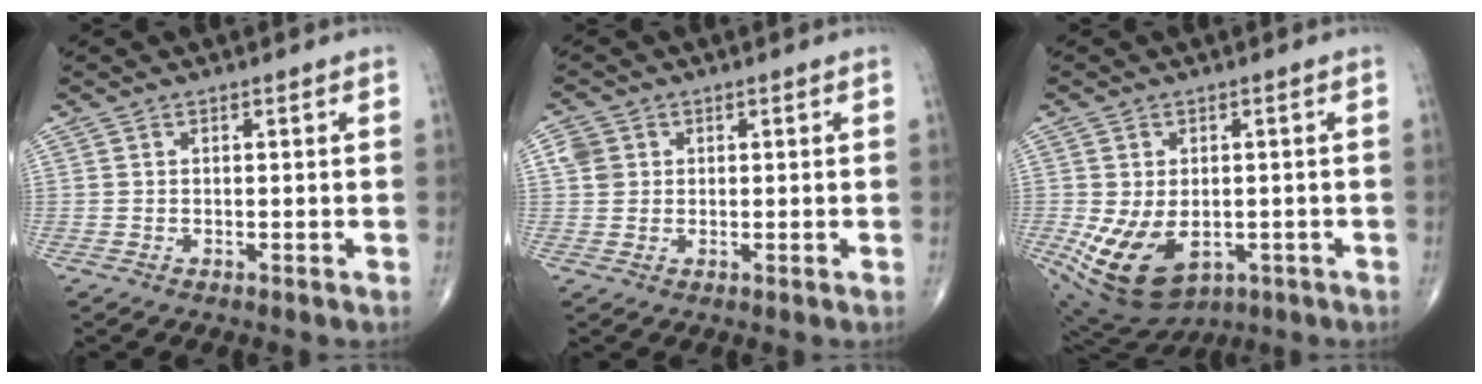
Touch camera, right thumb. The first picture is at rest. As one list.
[{"total": 3.1, "force": [0.8, 2.8, 1.1], "torque": [-0.010, 0.002, 0.016]}, {"total": 12.5, "force": [-3.1, 8.3, 8.9], "torque": [-0.154, -0.004, -0.027]}]